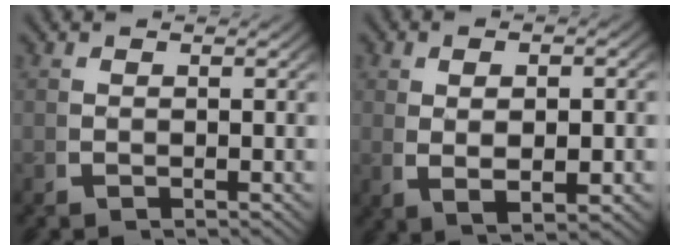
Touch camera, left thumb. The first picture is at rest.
{"total": 4.4, "force": [0.1, 2.0, 3.9], "torque": [-0.075, -0.011, 0.015]}